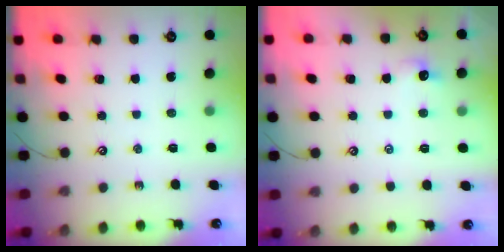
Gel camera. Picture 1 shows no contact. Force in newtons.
{"total": 1.0, "press": 0.9, "slide": 0.5}